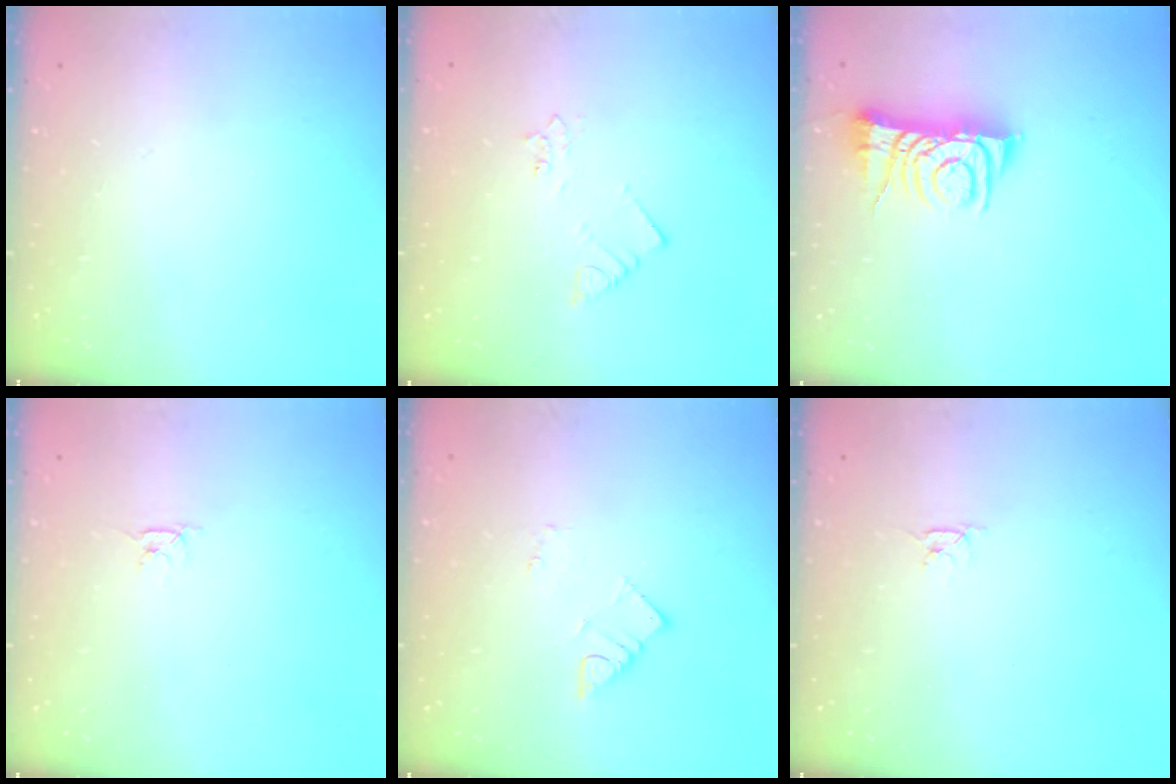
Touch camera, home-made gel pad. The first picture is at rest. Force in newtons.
{"total": 2.1, "press": 2.1, "slide": 0.4}
{"total": 7.0, "press": 7.0, "slide": 0.9}
{"total": 2.8, "press": 2.8, "slide": 0.3}
{"total": 3.2, "press": 3.2, "slide": 0.1}
{"total": 2.8, "press": 2.8, "slide": 0.3}